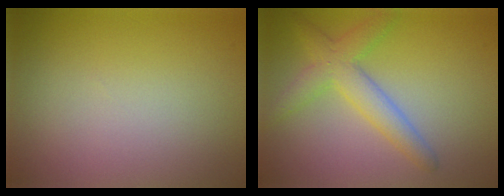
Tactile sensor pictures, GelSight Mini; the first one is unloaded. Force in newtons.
{"total": 3.8, "press": 3.8, "slide": 0.1}